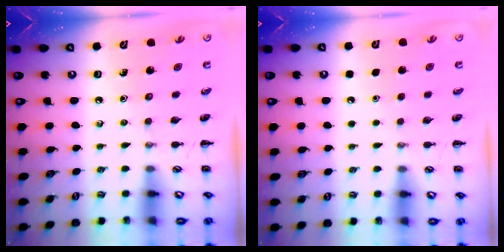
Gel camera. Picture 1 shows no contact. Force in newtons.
{"total": 1.6, "press": 1.6, "slide": 0.1}